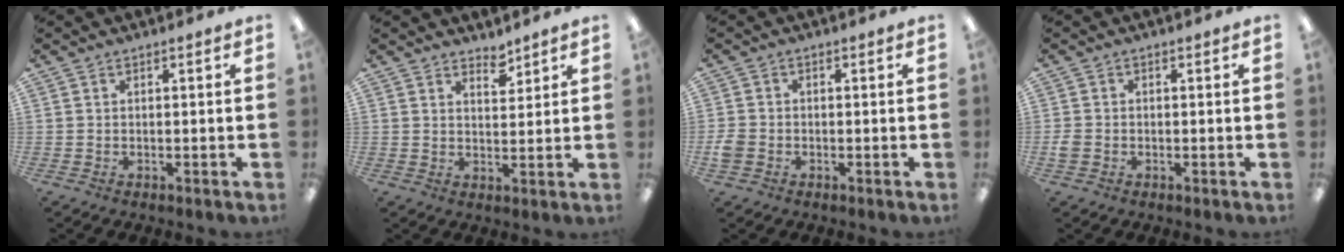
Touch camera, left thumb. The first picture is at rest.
{"total": 3.8, "force": [3.5, 1.3, 0.9], "torque": [0.001, -0.027, 0.060]}
{"total": 3.3, "force": [-1.2, 2.7, 1.6], "torque": [-0.031, 0.006, -0.022]}
{"total": 2.2, "force": [-0.7, 1.8, 1.1], "torque": [-0.016, 0.005, -0.013]}